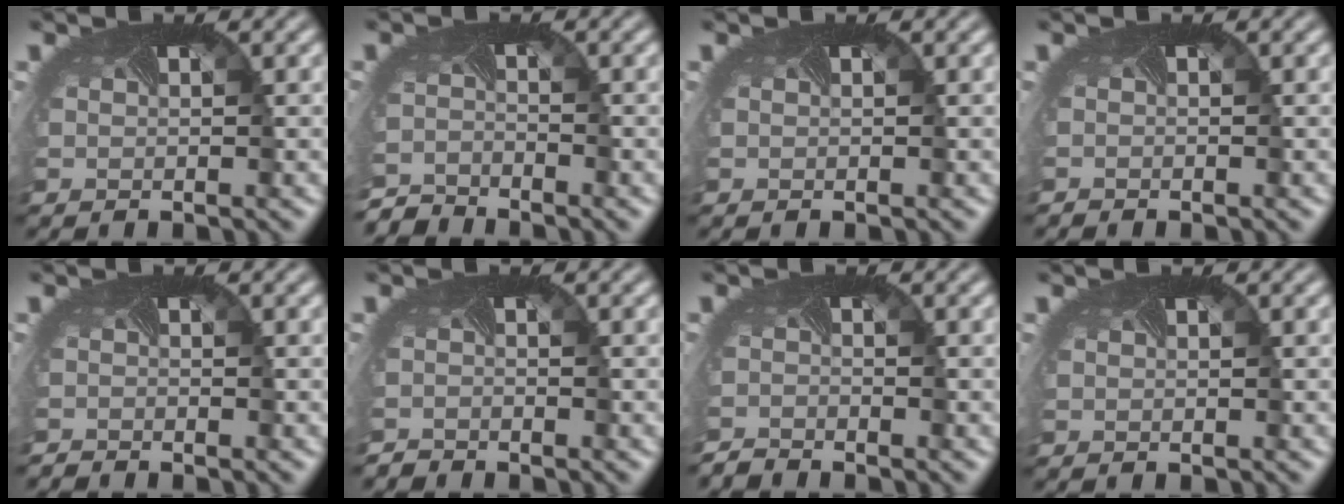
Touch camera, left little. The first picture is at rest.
{"total": 3.4, "force": [-3.4, 0.0, -0.5], "torque": [-0.004, -0.020, -0.069]}
{"total": 0.0}
{"total": 0.7, "force": [-0.4, -0.4, -0.4], "torque": [0.002, -0.003, -0.010]}
{"total": 1.4, "force": [-1.3, -0.5, -0.5], "torque": [-0.001, -0.013, -0.027]}
{"total": 1.7, "force": [-1.5, -0.3, -0.7], "torque": [0.005, -0.012, -0.031]}
{"total": 2.1, "force": [-1.9, -0.4, -0.6], "torque": [0.000, -0.015, -0.043]}
{"total": 0.0}